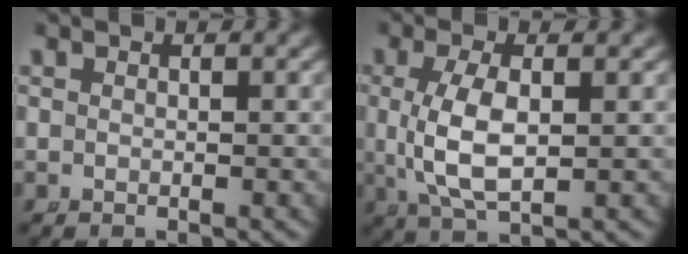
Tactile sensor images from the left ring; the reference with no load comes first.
{"total": 4.8, "force": [0.0, 2.0, 4.4], "torque": [-0.107, -0.009, 0.014]}